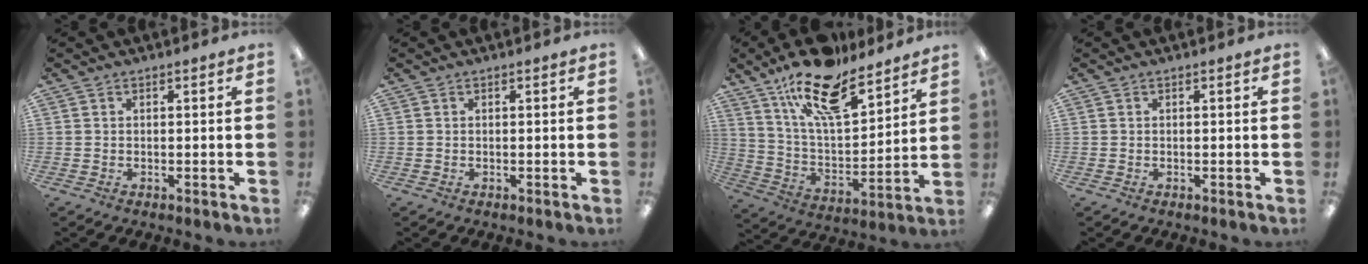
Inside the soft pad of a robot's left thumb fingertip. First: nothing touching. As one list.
[{"total": 0.0}, {"total": 19.2, "force": [14.0, 6.9, 11.2], "torque": [-0.190, -0.078, 0.240]}, {"total": 0.0}]